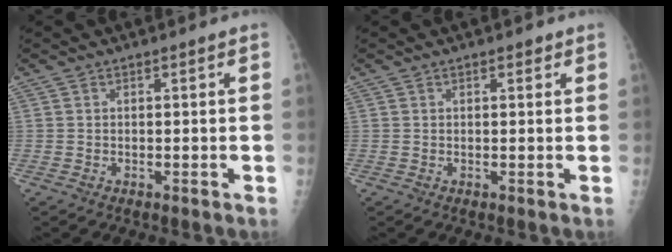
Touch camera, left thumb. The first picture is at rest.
{"total": 1.1, "force": [0.6, 0.6, 0.7], "torque": [-0.001, 0.000, 0.004]}